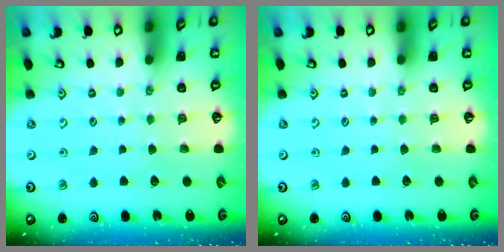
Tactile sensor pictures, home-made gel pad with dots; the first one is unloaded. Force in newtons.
{"total": 0.0}